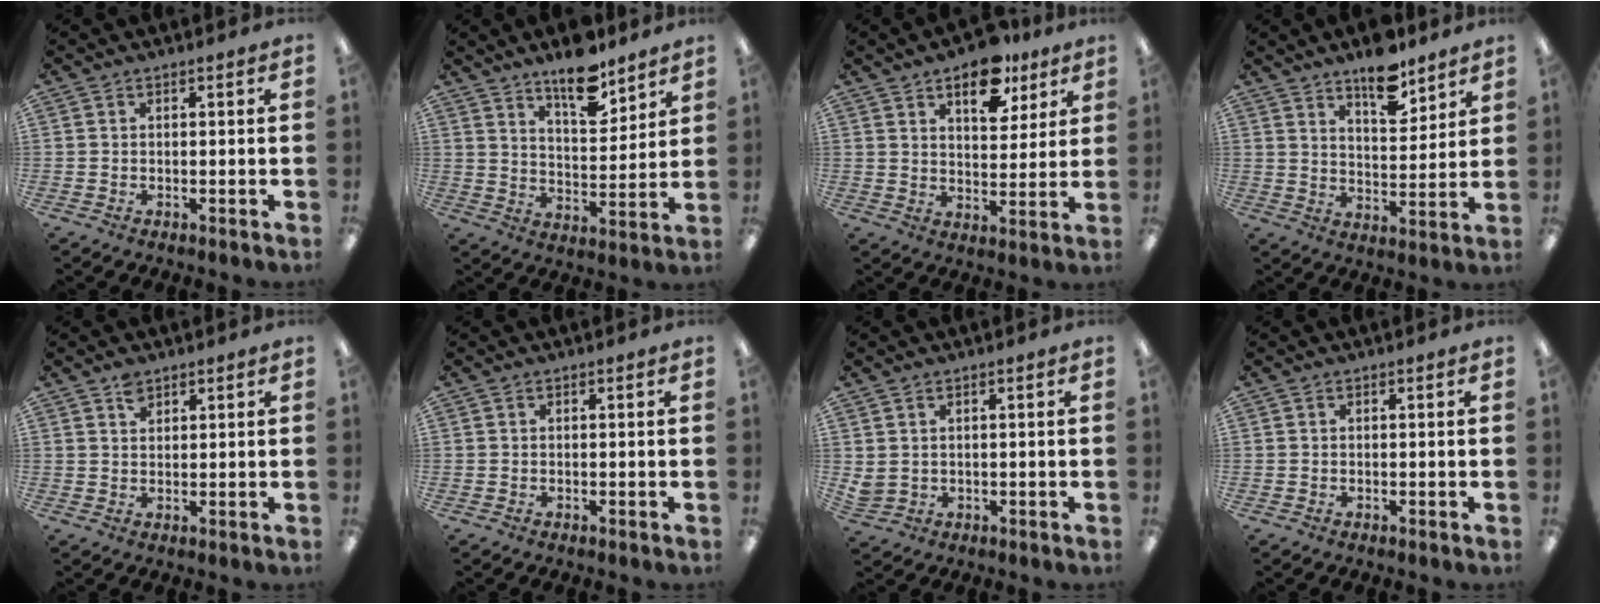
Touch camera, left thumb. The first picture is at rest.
{"total": 11.9, "force": [9.4, 4.3, 6.0], "torque": [-0.086, -0.058, 0.164]}
{"total": 11.9, "force": [7.7, 5.9, 6.9], "torque": [-0.083, -0.034, 0.130]}
{"total": 10.7, "force": [8.3, 4.2, 5.4], "torque": [-0.064, -0.054, 0.141]}
{"total": 2.6, "force": [2.0, 1.4, 0.9], "torque": [-0.014, -0.007, 0.037]}
{"total": 0.0}
{"total": 2.5, "force": [1.3, 1.9, 0.9], "torque": [-0.022, 0.000, 0.025]}
{"total": 0.0}